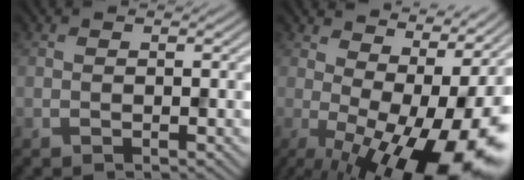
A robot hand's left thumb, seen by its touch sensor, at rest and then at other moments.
{"total": 17.6, "force": [-0.9, 6.9, 16.1], "torque": [-0.202, -0.008, 0.005]}